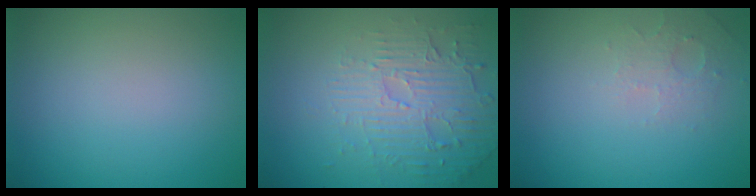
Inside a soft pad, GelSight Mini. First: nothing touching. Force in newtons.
{"total": 5.5, "press": 3.5, "slide": 4.2}
{"total": 1.8, "press": 1.7, "slide": 0.4}